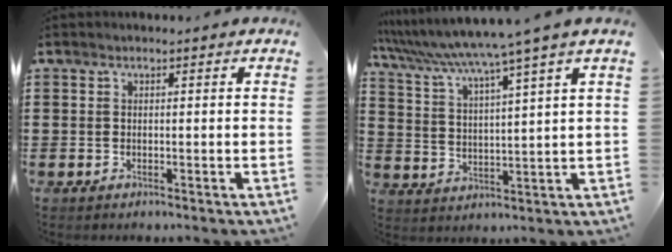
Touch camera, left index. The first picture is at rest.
{"total": 5.6, "force": [4.7, -1.5, 2.7], "torque": [-0.074, -0.043, 0.071]}